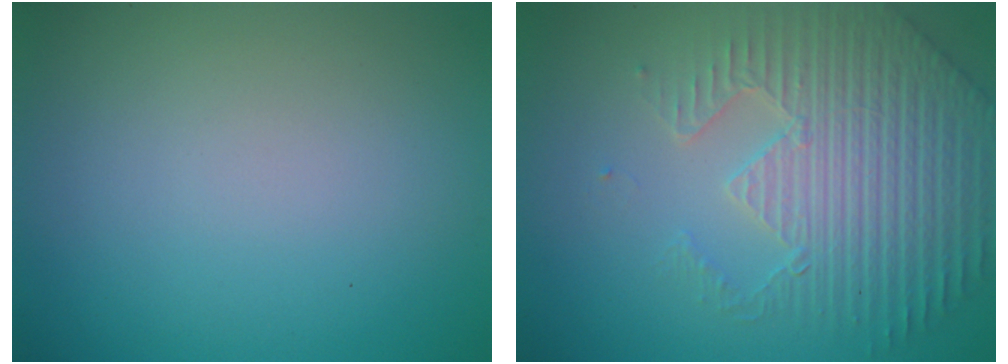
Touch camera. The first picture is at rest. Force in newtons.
{"total": 5.6, "press": 4.9, "slide": 2.8}